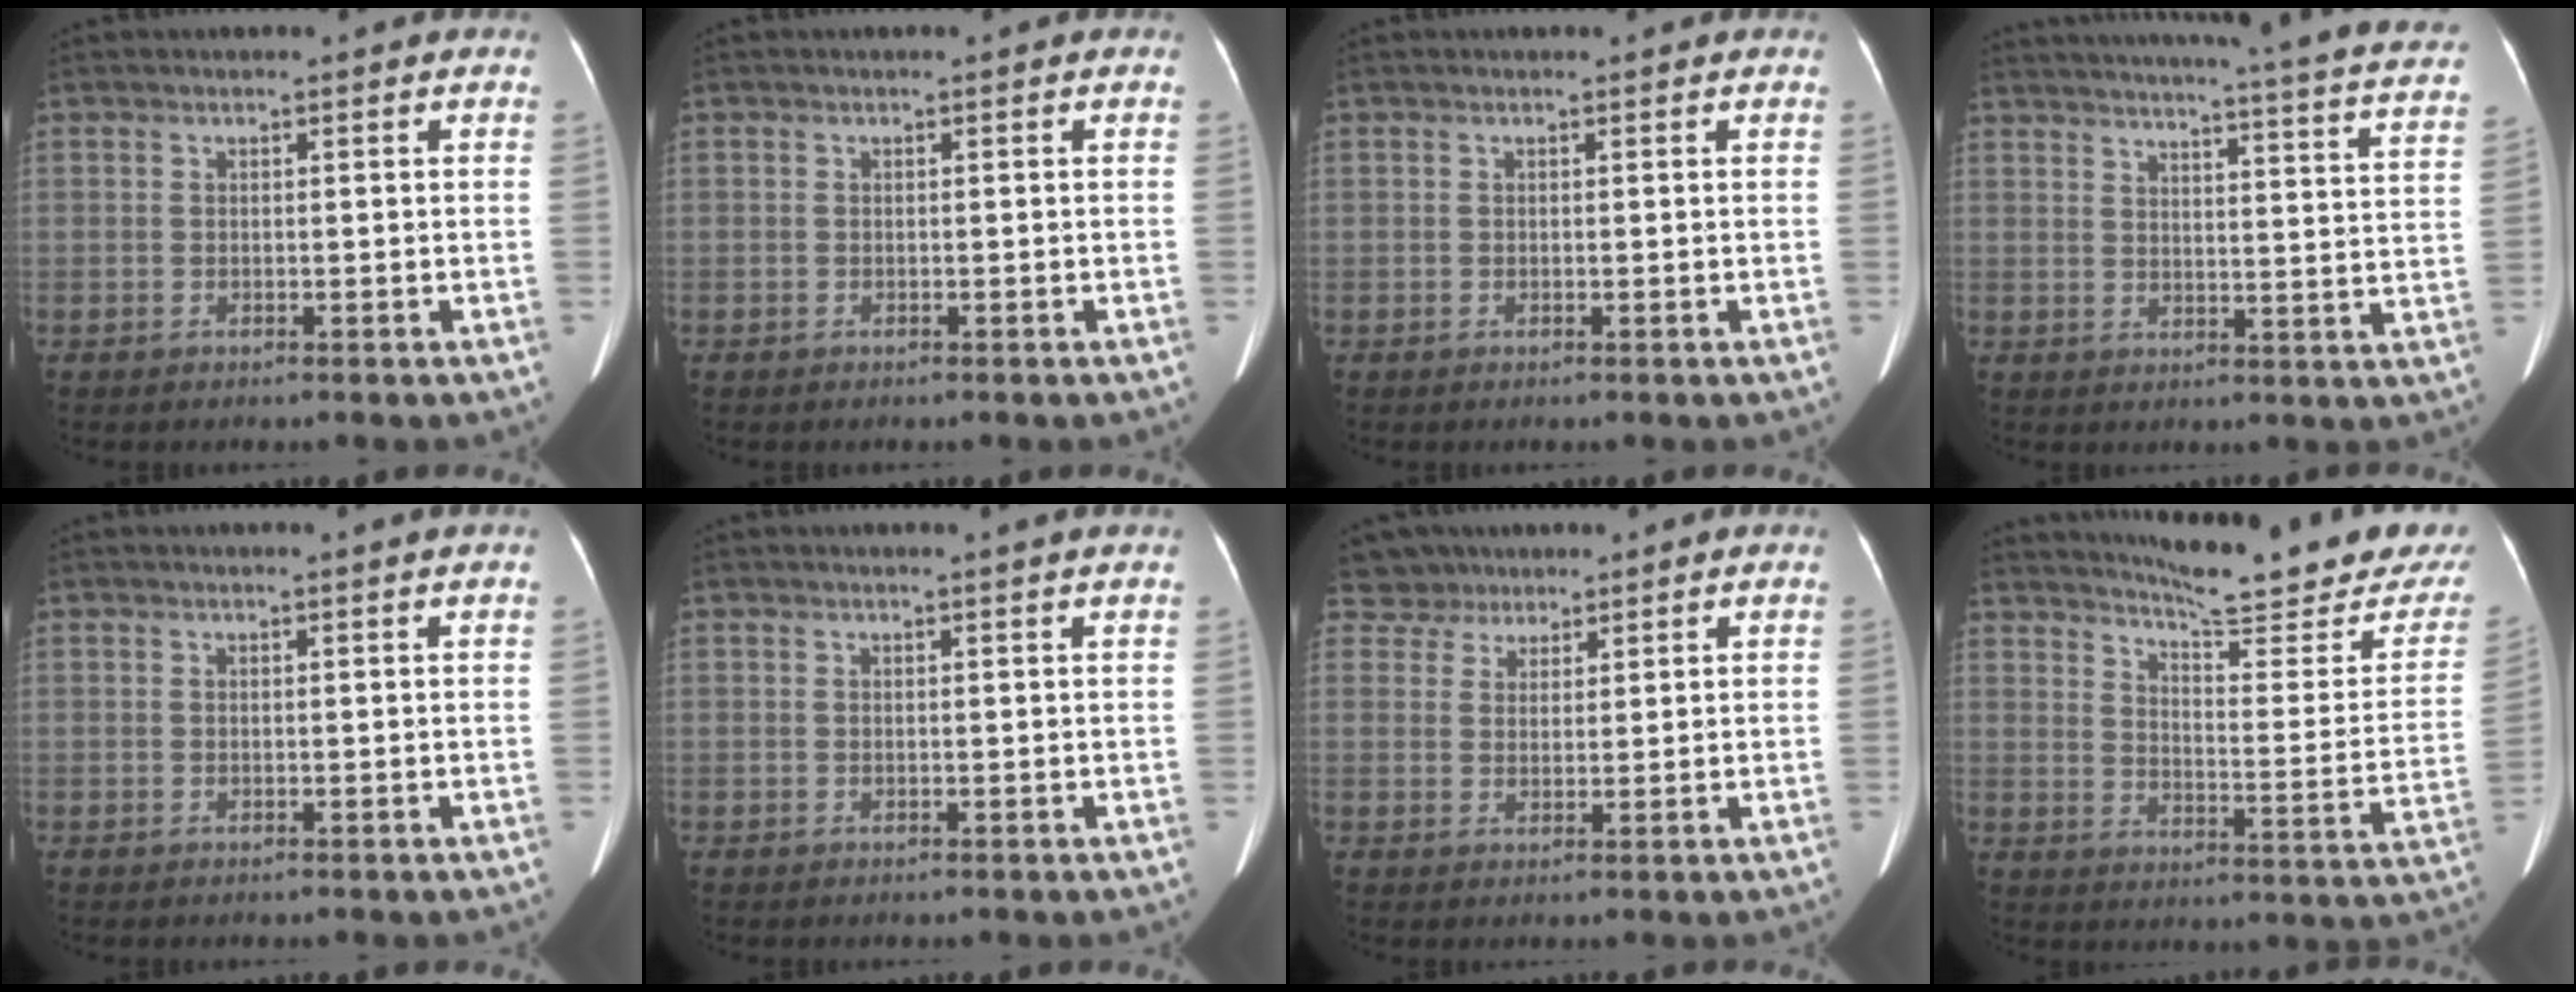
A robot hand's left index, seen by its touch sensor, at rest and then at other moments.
{"total": 0.0}
{"total": 0.0}
{"total": 29.7, "force": [26.6, 1.5, 13.0], "torque": [-0.192, -0.059, 0.310]}
{"total": 0.8, "force": [0.6, -0.2, 0.3], "torque": [-0.009, -0.002, 0.015]}
{"total": 1.5, "force": [1.3, -0.4, 0.5], "torque": [-0.017, -0.005, 0.020]}
{"total": 4.4, "force": [3.5, 2.5, -0.9], "torque": [0.023, 0.011, 0.060]}
{"total": 22.5, "force": [20.2, 1.8, 9.9], "torque": [-0.142, -0.078, 0.250]}